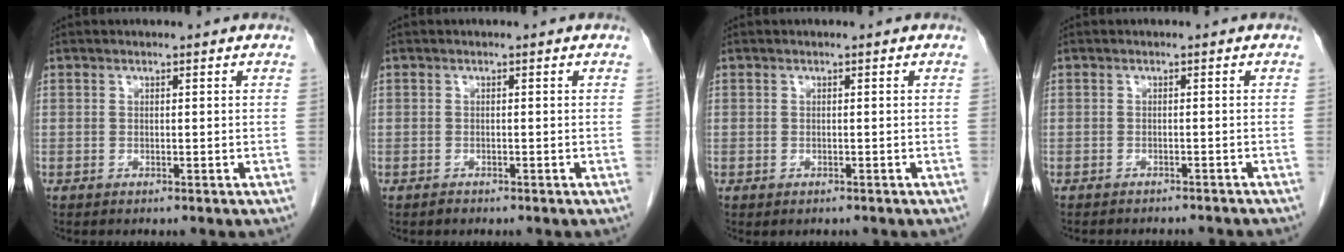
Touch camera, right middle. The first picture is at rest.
{"total": 0.6, "force": [-0.5, 0.3, 0.1], "torque": [-0.003, 0.000, -0.010]}
{"total": 0.7, "force": [-0.6, 0.4, 0.2], "torque": [-0.006, -0.001, -0.008]}
{"total": 7.5, "force": [-6.9, 1.7, 2.5], "torque": [-0.026, -0.003, -0.075]}